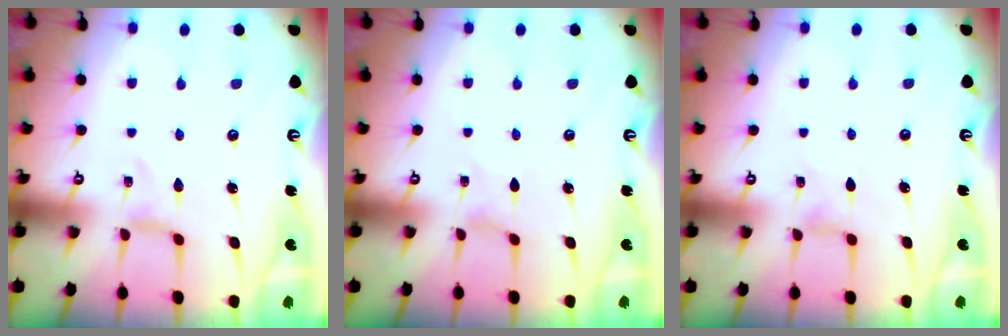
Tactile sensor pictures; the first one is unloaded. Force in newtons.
{"total": 0.0}
{"total": 1.8, "press": 1.7, "slide": 0.4}